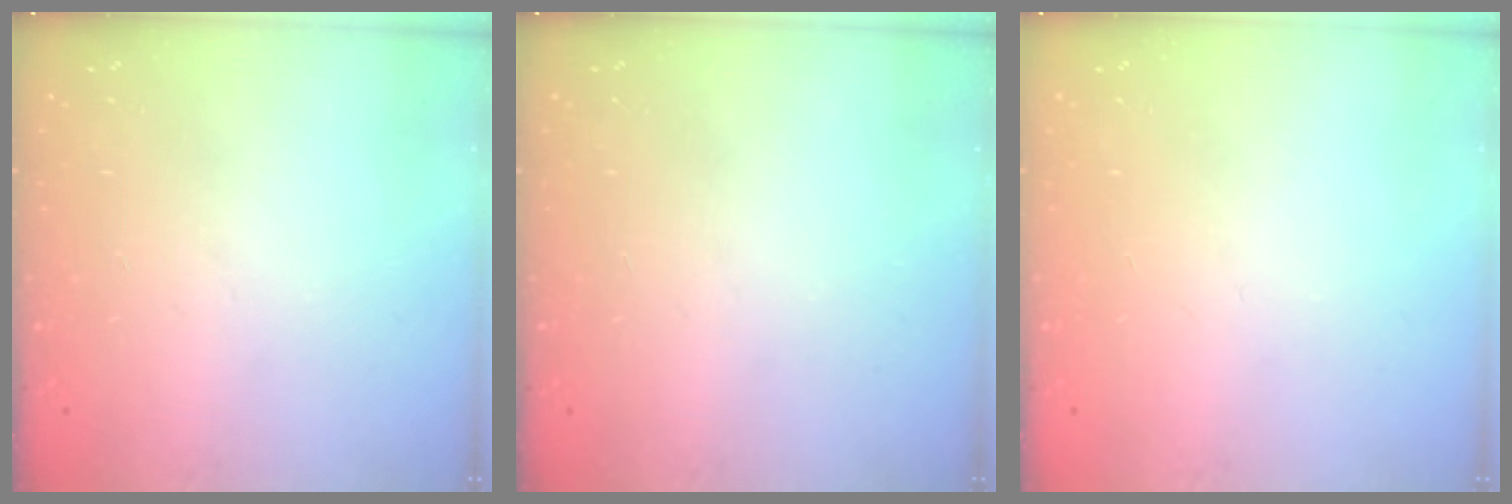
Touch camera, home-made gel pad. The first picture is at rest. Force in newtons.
{"total": 0.0}
{"total": 0.0}